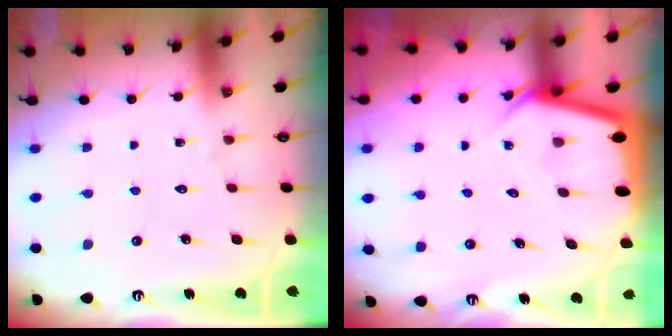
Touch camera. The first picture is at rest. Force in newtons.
{"total": 3.5, "press": 3.5, "slide": 0.4}